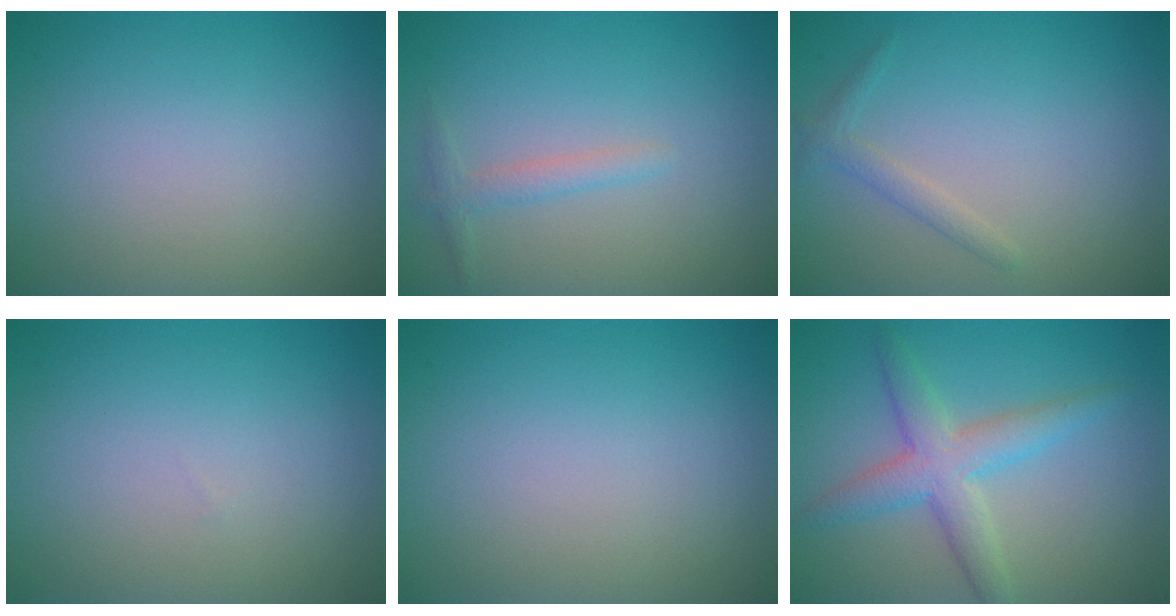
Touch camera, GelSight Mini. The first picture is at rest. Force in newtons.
{"total": 1.5, "press": 1.5, "slide": 0.0}
{"total": 1.3, "press": 1.3, "slide": 0.1}
{"total": 0.0}
{"total": 0.0}
{"total": 4.3, "press": 4.3, "slide": 0.1}